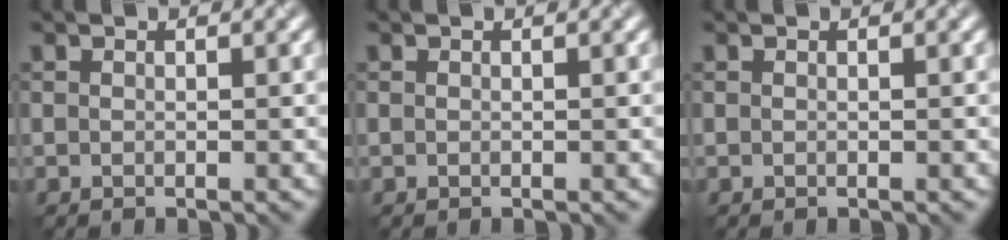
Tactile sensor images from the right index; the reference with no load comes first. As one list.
[{"total": 0.0}, {"total": 0.0}]